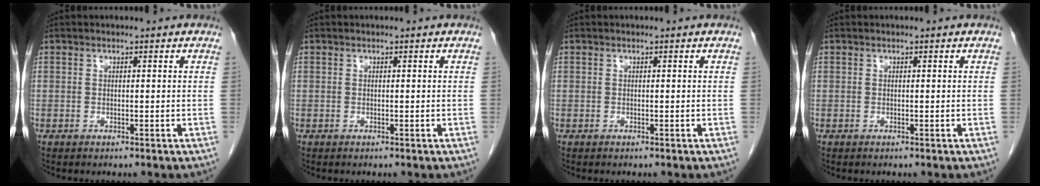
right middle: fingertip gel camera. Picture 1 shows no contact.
{"total": 0.0}
{"total": 0.0}
{"total": 0.0}